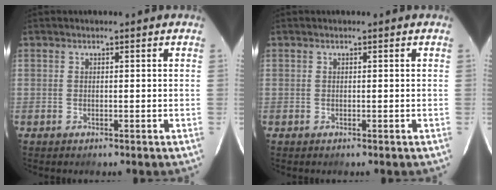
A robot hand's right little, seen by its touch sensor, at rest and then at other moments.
{"total": 0.0}